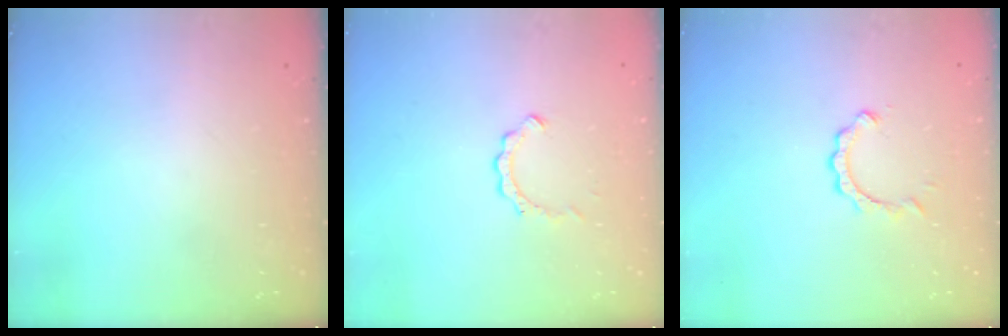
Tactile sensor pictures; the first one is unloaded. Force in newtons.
{"total": 2.0, "press": 2.0, "slide": 0.2}
{"total": 2.8, "press": 2.8, "slide": 0.4}